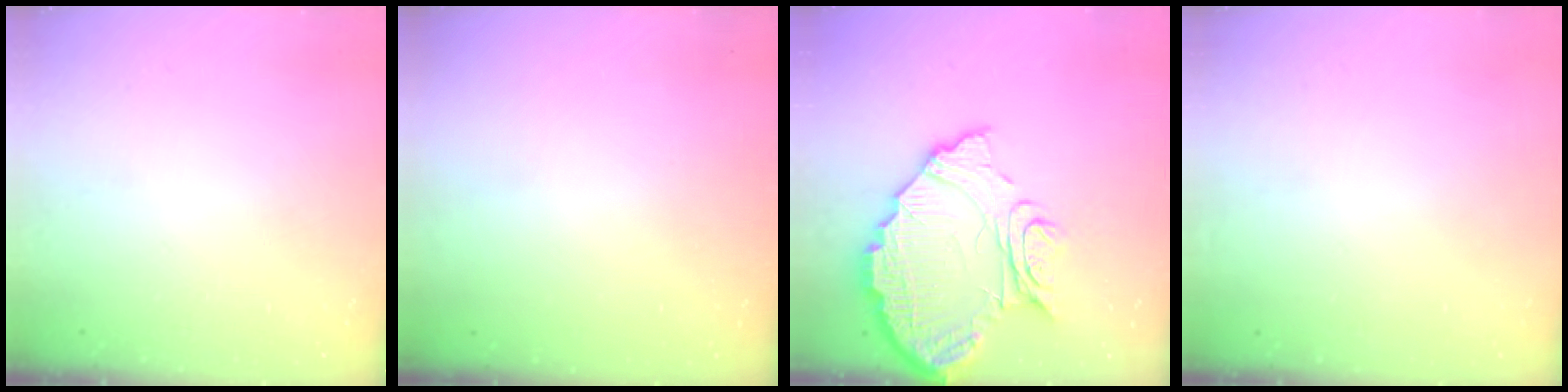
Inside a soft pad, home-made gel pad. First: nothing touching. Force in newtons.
{"total": 3.0, "press": 3.0, "slide": 0.1}
{"total": 15.7, "press": 15.7, "slide": 1.0}
{"total": 3.2, "press": 3.2, "slide": 0.1}